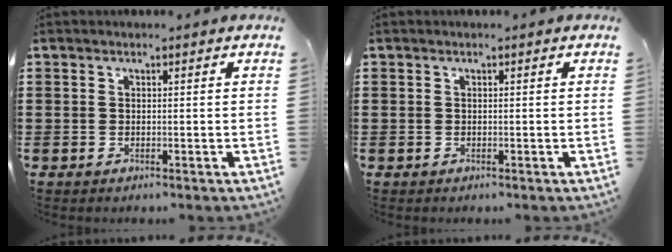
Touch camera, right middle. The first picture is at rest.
{"total": 0.0}